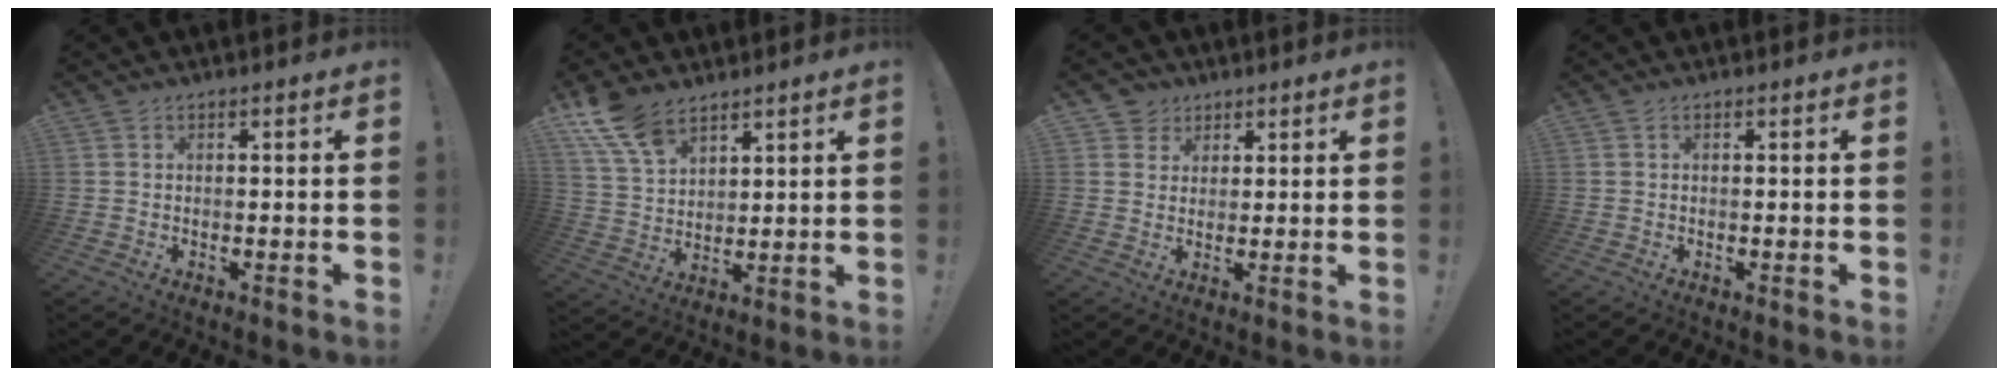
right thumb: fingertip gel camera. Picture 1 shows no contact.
{"total": 10.8, "force": [7.6, 5.6, 5.1], "torque": [-0.106, -0.036, 0.151]}
{"total": 4.5, "force": [2.5, 3.7, 0.1], "torque": [-0.011, -0.012, 0.049]}
{"total": 0.0}